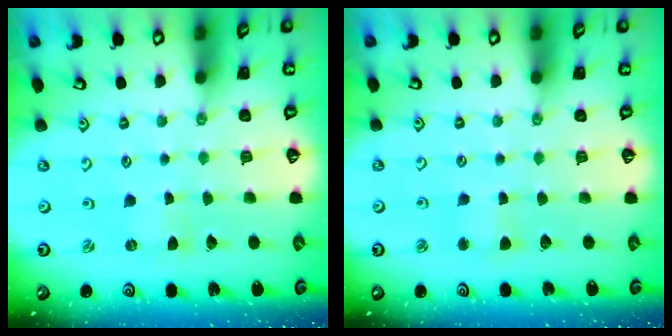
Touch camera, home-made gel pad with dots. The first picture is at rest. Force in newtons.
{"total": 2.7, "press": 2.6, "slide": 0.3}